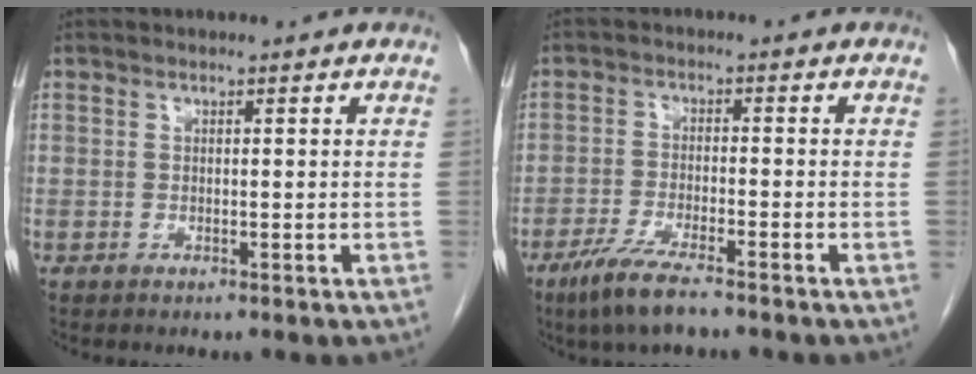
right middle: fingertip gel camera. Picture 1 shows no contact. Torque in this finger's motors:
{"motor_torque": [0.69, -0.54, 0.09, 0.07]}